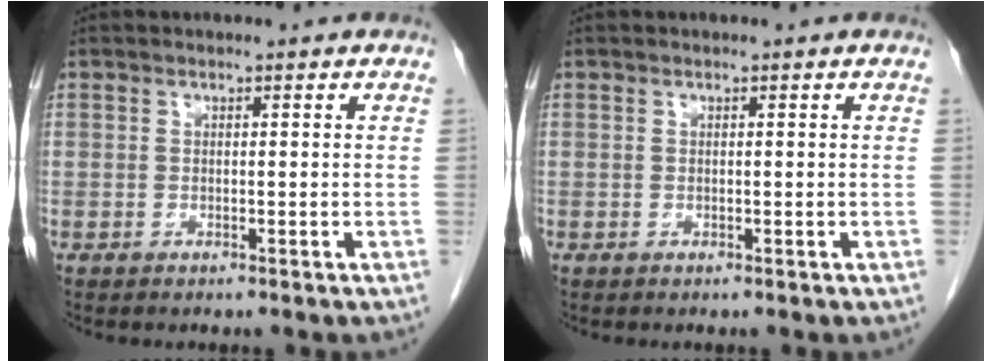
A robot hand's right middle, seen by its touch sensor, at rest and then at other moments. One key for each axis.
{"total": 0.0}